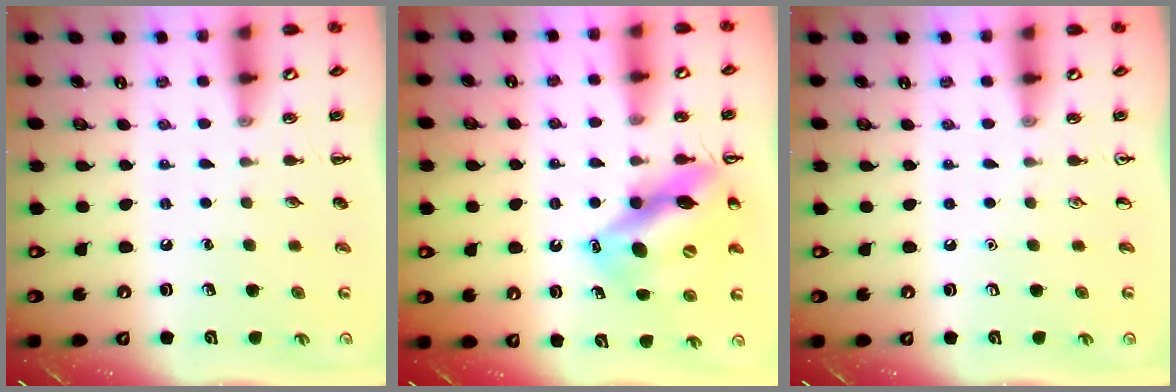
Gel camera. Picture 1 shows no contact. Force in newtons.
{"total": 14.9, "press": 14.3, "slide": 4.2}
{"total": 0.0}